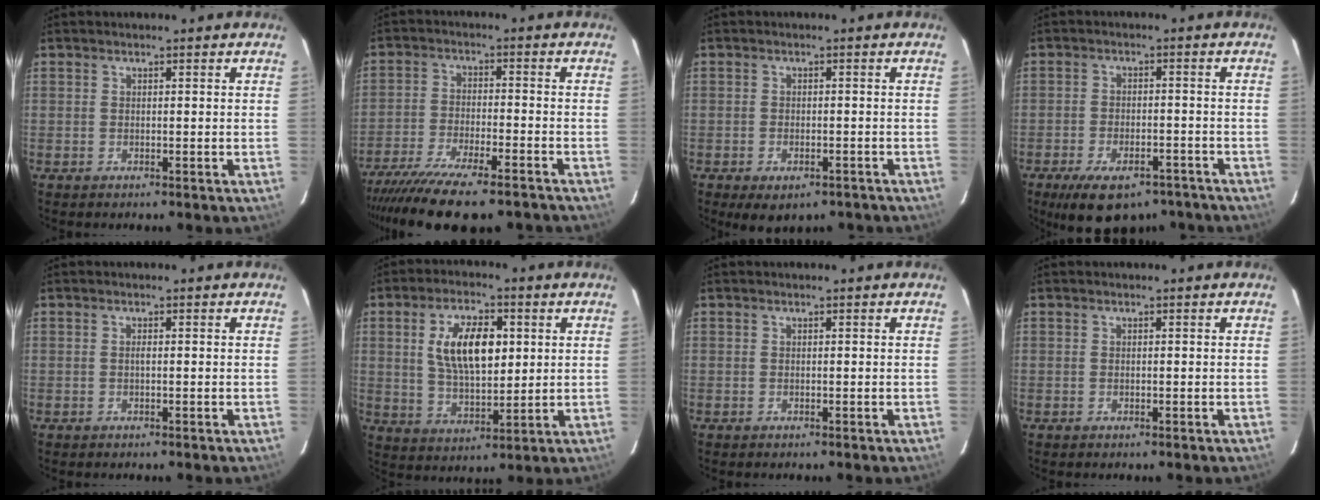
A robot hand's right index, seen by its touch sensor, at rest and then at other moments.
{"total": 20.1, "force": [-16.7, 4.2, 10.3], "torque": [-0.206, -0.045, -0.263]}
{"total": 6.9, "force": [-4.6, 3.3, 3.9], "torque": [-0.079, -0.015, -0.060]}
{"total": 13.9, "force": [-9.8, 6.4, 7.4], "torque": [-0.150, -0.011, -0.140]}
{"total": 0.5, "force": [-0.1, 0.0, 0.5], "torque": [-0.009, 0.003, -0.003]}
{"total": 11.9, "force": [2.8, 5.6, 10.1], "torque": [-0.186, 0.009, 0.056]}
{"total": 0.0}
{"total": 0.0}